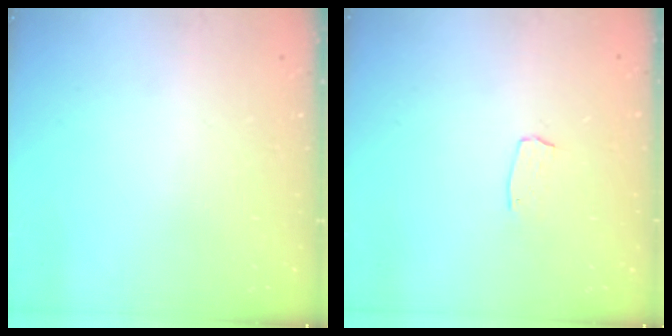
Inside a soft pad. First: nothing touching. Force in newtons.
{"total": 4.0, "press": 3.9, "slide": 0.2}